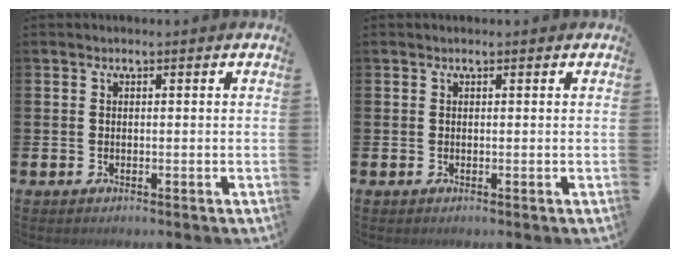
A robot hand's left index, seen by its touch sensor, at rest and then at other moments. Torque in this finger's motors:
{"motor_torque": [-0.01, -2.13, 0.09, 0.00]}